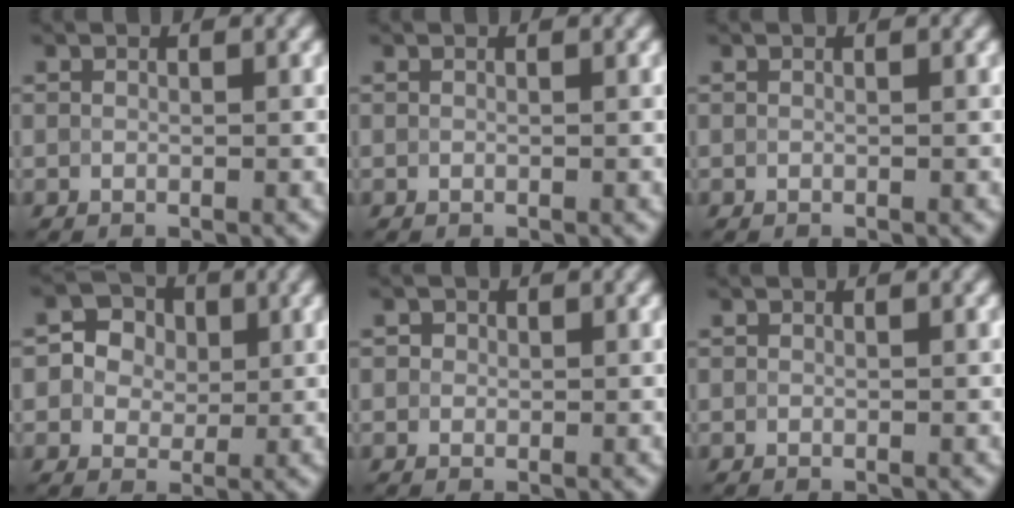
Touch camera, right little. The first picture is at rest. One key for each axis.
{"total": 0.0}
{"total": 0.0}
{"total": 3.3, "fx": 0.4, "fy": 3.0, "fz": 1.3, "tx": -0.017, "ty": 0.004, "tz": -0.003}
{"total": 0.9, "fx": 0.2, "fy": 0.8, "fz": 0.3, "tx": 0.000, "ty": -0.001, "tz": -0.001}
{"total": 0.0}